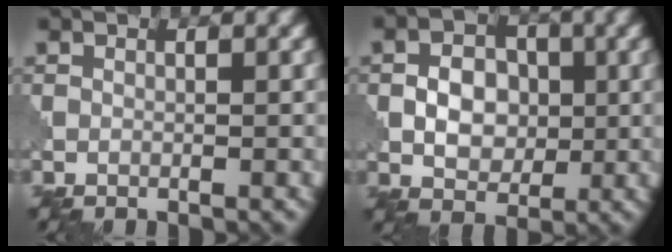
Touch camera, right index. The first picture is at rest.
{"total": 4.1, "force": [-0.2, 3.1, 2.7], "torque": [-0.039, 0.003, -0.006]}